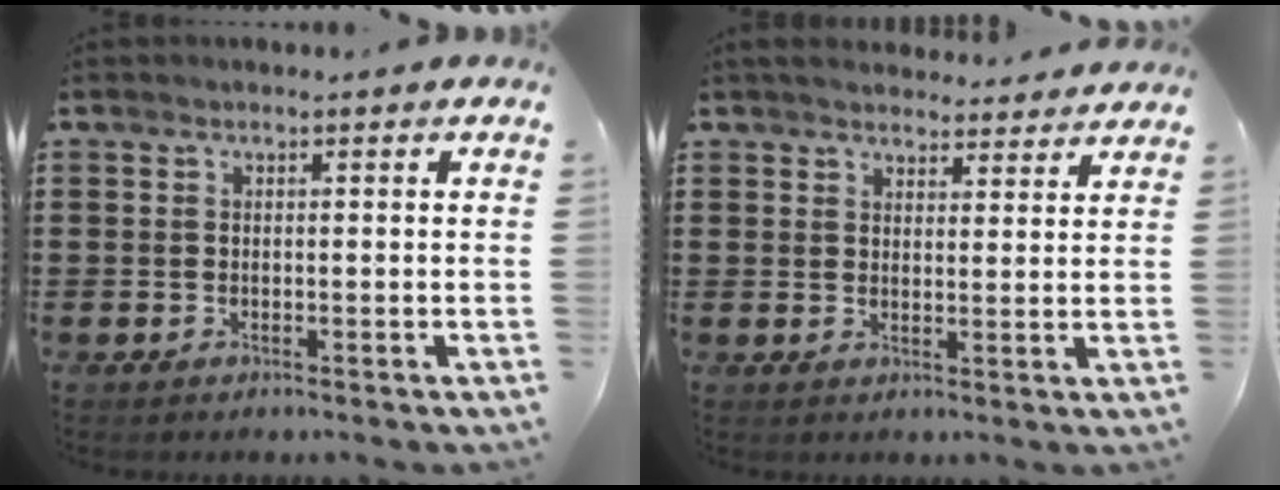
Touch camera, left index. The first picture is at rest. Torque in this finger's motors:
{"motor_torque": [0.92, -0.97, 0.35, 0.04]}